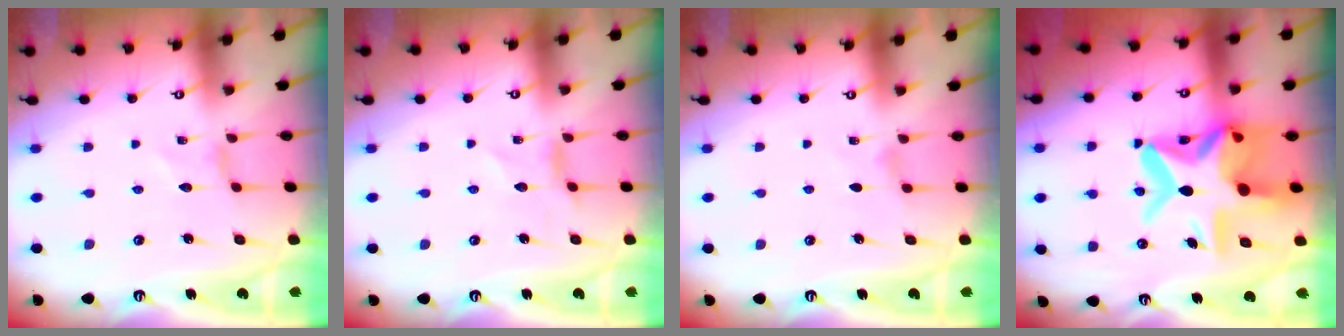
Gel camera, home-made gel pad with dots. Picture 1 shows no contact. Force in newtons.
{"total": 1.7, "press": 1.7, "slide": 0.1}
{"total": 2.1, "press": 2.1, "slide": 0.4}
{"total": 19.6, "press": 19.5, "slide": 1.6}